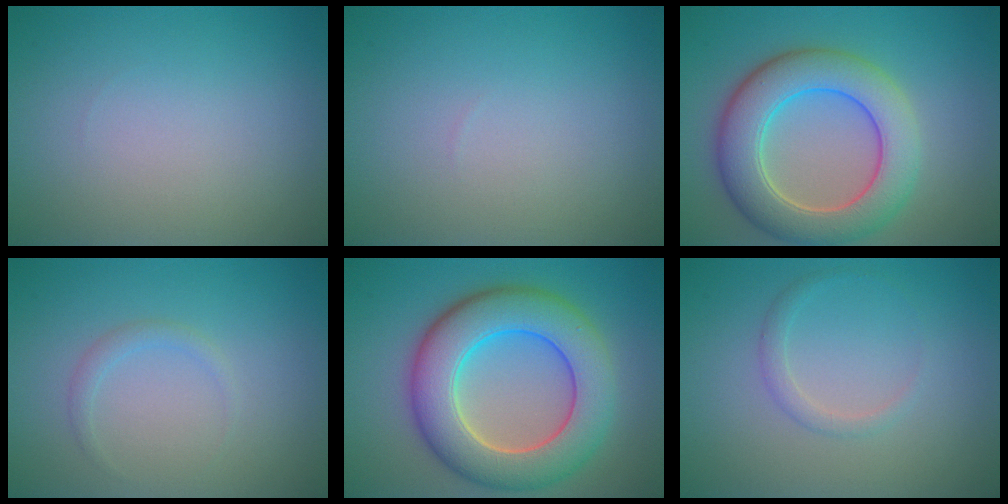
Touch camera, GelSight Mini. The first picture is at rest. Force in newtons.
{"total": 0.0}
{"total": 7.8, "press": 7.8, "slide": 0.3}
{"total": 1.0, "press": 1.0, "slide": 0.1}
{"total": 9.7, "press": 9.7, "slide": 0.7}
{"total": 1.2, "press": 1.2, "slide": 0.1}